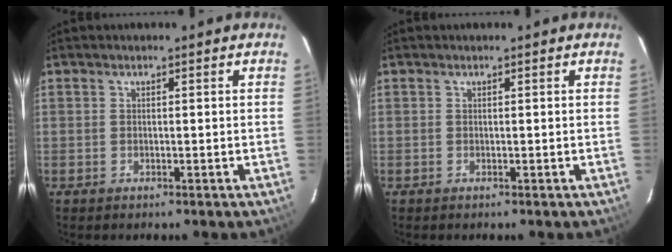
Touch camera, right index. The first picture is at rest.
{"total": 0.0}